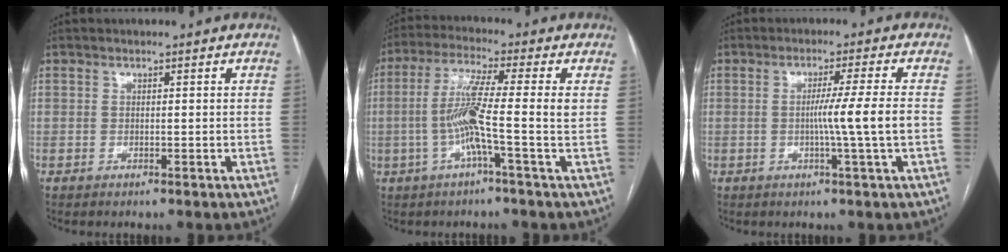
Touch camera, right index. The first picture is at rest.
{"total": 8.4, "force": [-1.1, -0.8, 8.3], "torque": [-0.164, 0.009, -0.027]}
{"total": 6.1, "force": [-0.8, -1.9, 5.8], "torque": [-0.092, -0.006, -0.010]}